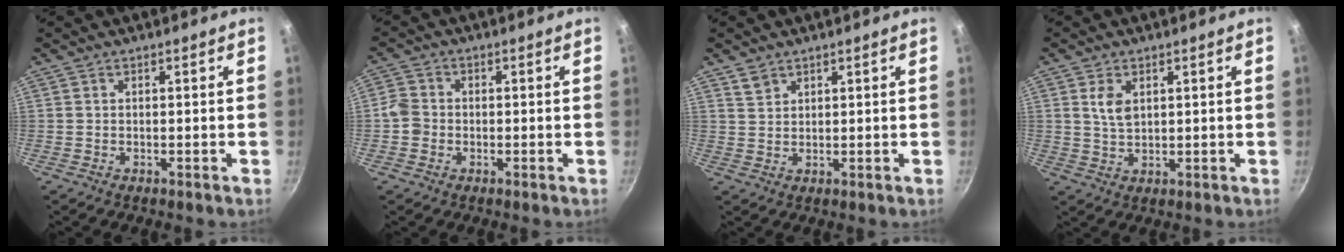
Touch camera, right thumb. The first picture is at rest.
{"total": 3.7, "force": [-1.0, 3.3, 1.5], "torque": [-0.017, 0.015, -0.028]}
{"total": 2.5, "force": [1.8, 1.5, 0.8], "torque": [-0.007, -0.003, 0.037]}
{"total": 4.4, "force": [1.5, 2.7, 3.1], "torque": [-0.053, -0.007, 0.031]}